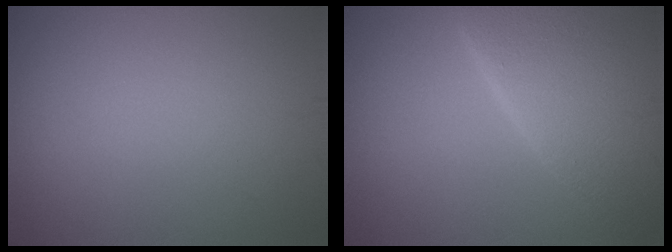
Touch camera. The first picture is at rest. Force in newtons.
{"total": 7.6, "press": 7.6, "slide": 0.4}